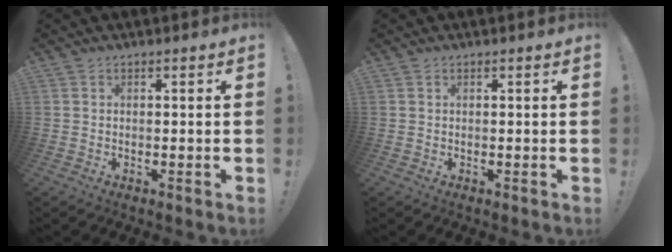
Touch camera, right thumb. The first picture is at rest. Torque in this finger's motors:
{"motor_torque": [0.12, -0.02, 0.15, -0.06, 0.00]}